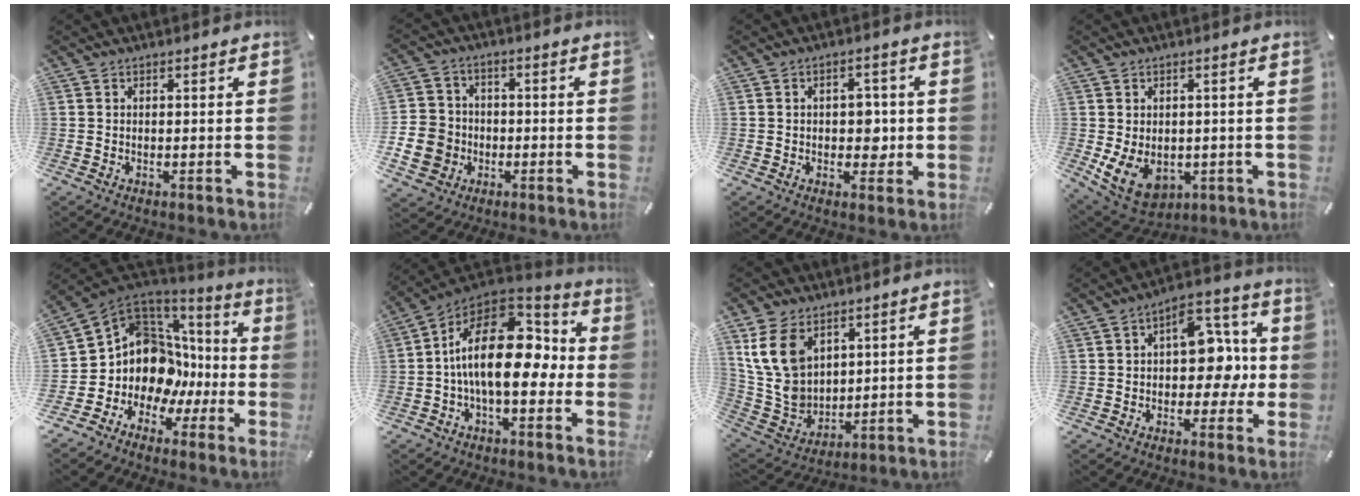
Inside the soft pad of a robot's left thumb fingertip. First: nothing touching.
{"total": 9.9, "force": [-2.8, 9.0, 3.3], "torque": [-0.093, 0.026, -0.049]}
{"total": 5.6, "force": [-0.1, 4.1, 3.8], "torque": [-0.042, -0.001, -0.008]}
{"total": 8.2, "force": [-1.3, 6.4, 5.0], "torque": [-0.100, 0.002, -0.020]}
{"total": 13.5, "force": [1.3, 12.1, 5.7], "torque": [-0.123, -0.057, 0.040]}
{"total": 20.8, "force": [0.1, 11.1, 17.6], "torque": [-0.306, 0.001, 0.008]}
{"total": 13.4, "force": [6.3, 9.9, 6.5], "torque": [-0.163, -0.021, 0.124]}
{"total": 12.9, "force": [0.4, 9.1, 9.2], "torque": [-0.106, -0.008, 0.007]}